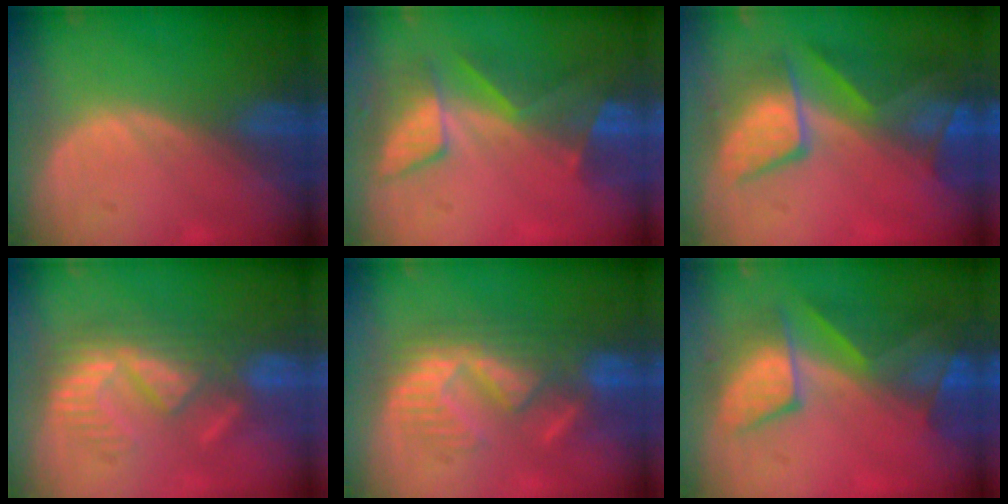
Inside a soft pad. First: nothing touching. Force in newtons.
{"total": 8.5, "press": 7.3, "slide": 4.3}
{"total": 9.4, "press": 8.6, "slide": 3.8}
{"total": 9.2, "press": 8.0, "slide": 4.5}
{"total": 8.6, "press": 8.5, "slide": 1.4}
{"total": 9.0, "press": 8.3, "slide": 3.6}